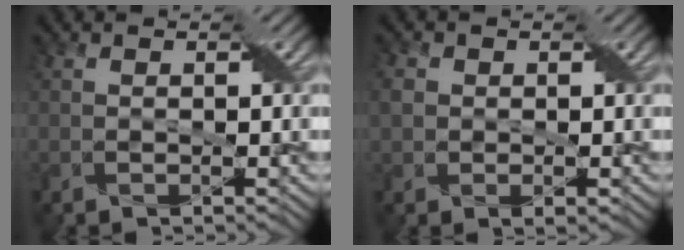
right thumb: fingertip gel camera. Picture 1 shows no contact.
{"total": 3.2, "force": [0.0, 2.5, 2.0], "torque": [-0.040, -0.003, 0.000]}